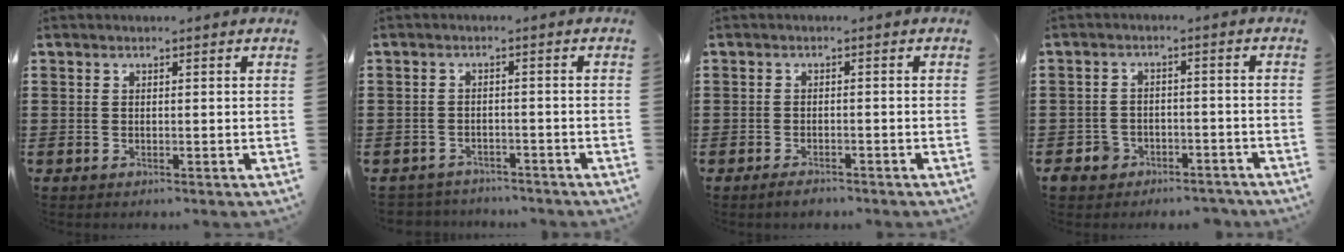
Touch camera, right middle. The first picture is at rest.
{"total": 2.5, "force": [-2.4, 0.4, -0.4], "torque": [0.000, -0.001, -0.055]}
{"total": 1.5, "force": [-1.4, 0.3, 0.5], "torque": [-0.012, 0.000, -0.026]}
{"total": 3.7, "force": [-3.3, 1.6, 0.5], "torque": [-0.030, 0.002, -0.073]}